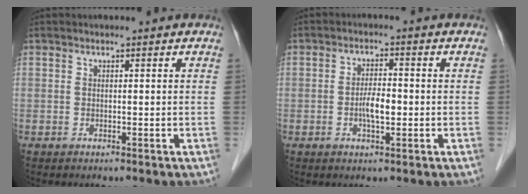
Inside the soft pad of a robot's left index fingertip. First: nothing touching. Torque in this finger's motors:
{"motor_torque": [0.27, 0.16, 0.07, 0.02]}